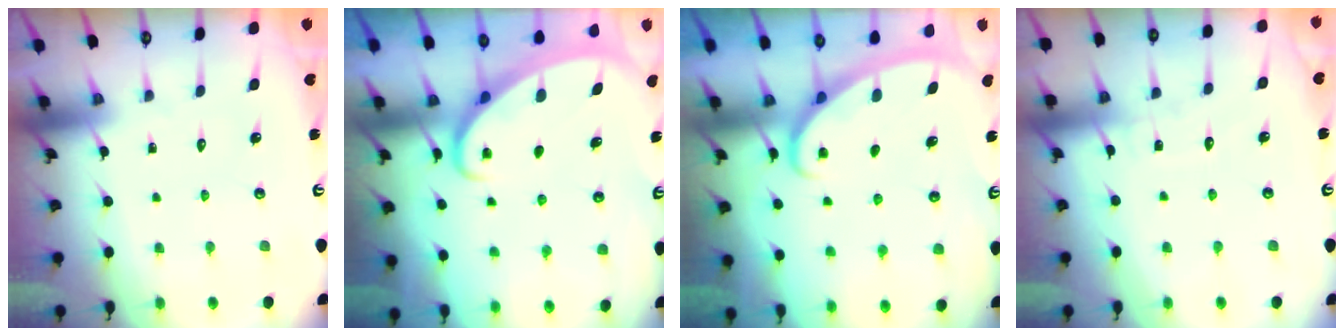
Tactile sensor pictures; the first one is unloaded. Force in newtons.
{"total": 2.4, "press": 2.4, "slide": 0.4}
{"total": 3.0, "press": 2.9, "slide": 0.4}
{"total": 4.7, "press": 4.6, "slide": 0.4}